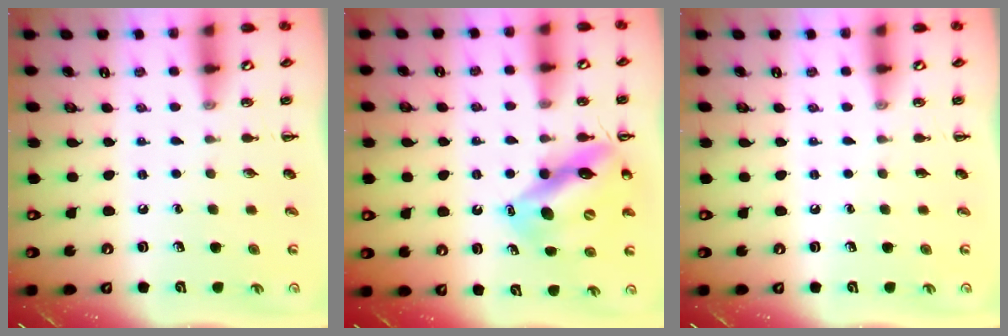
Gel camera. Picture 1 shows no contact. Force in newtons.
{"total": 13.3, "press": 12.7, "slide": 4.0}
{"total": 0.0}